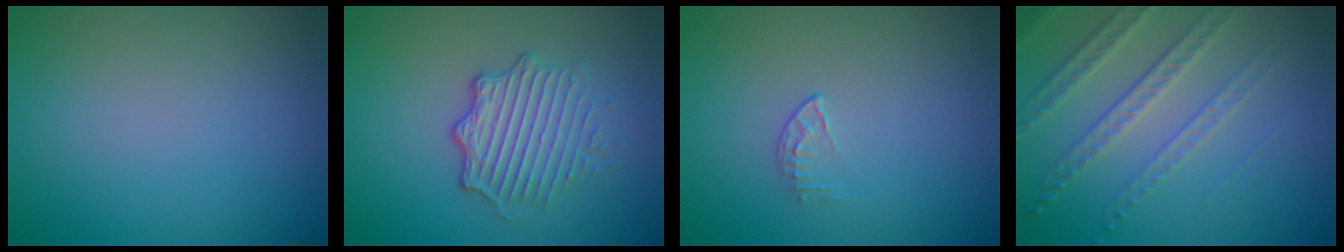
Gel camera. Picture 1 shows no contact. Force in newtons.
{"total": 4.8, "press": 3.4, "slide": 3.4}
{"total": 0.8, "press": 0.6, "slide": 0.6}
{"total": 3.6, "press": 3.4, "slide": 1.3}